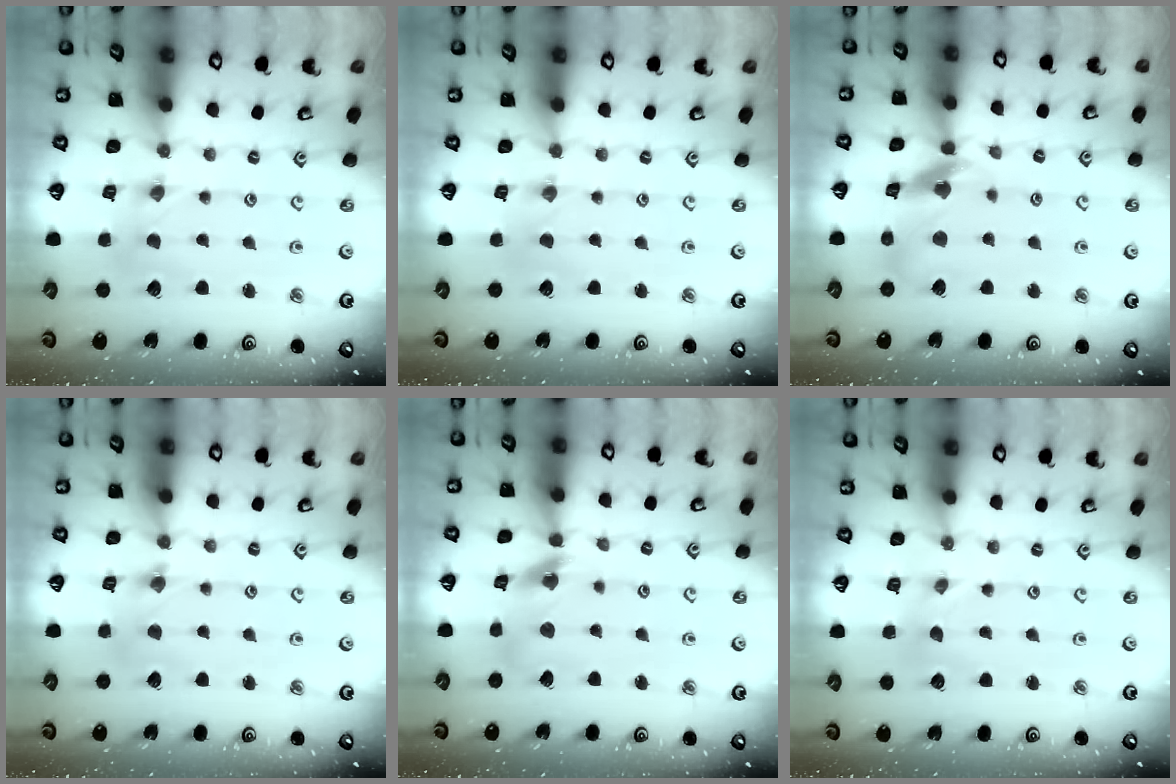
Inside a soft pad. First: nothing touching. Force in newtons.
{"total": 0.5, "press": 0.5, "slide": 0.1}
{"total": 13.5, "press": 13.4, "slide": 1.6}
{"total": 2.7, "press": 2.7, "slide": 0.4}
{"total": 11.0, "press": 11.0, "slide": 1.2}
{"total": 0.0}